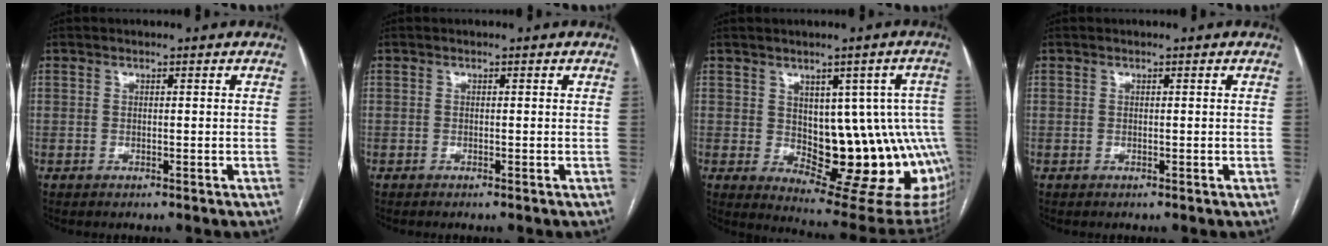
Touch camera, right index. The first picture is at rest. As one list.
[{"total": 0.0}, {"total": 17.2, "force": [-0.7, 7.1, 15.6], "torque": [-0.138, 0.014, 0.016]}, {"total": 0.0}]